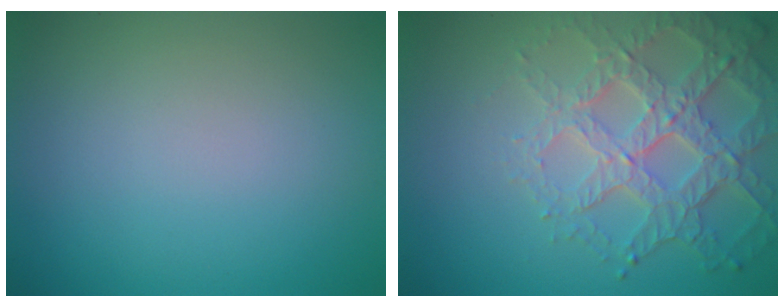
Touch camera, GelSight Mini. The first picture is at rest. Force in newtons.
{"total": 5.9, "press": 4.7, "slide": 3.6}